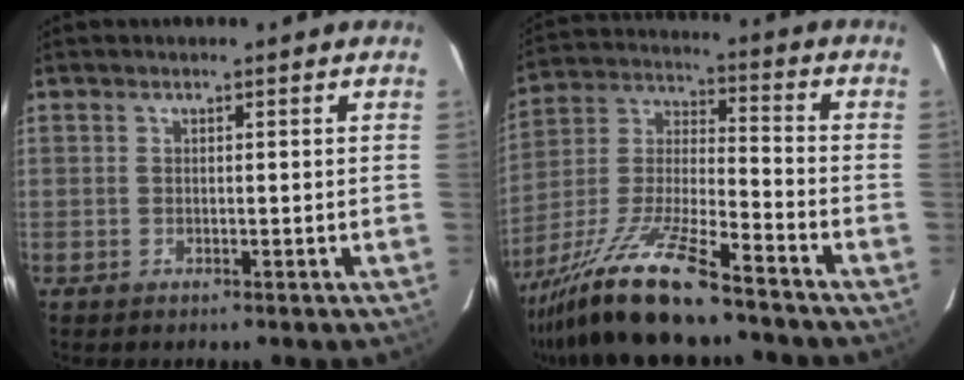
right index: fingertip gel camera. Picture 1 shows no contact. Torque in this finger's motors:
{"motor_torque": [1.13, -1.01, 0.83, 0.21]}